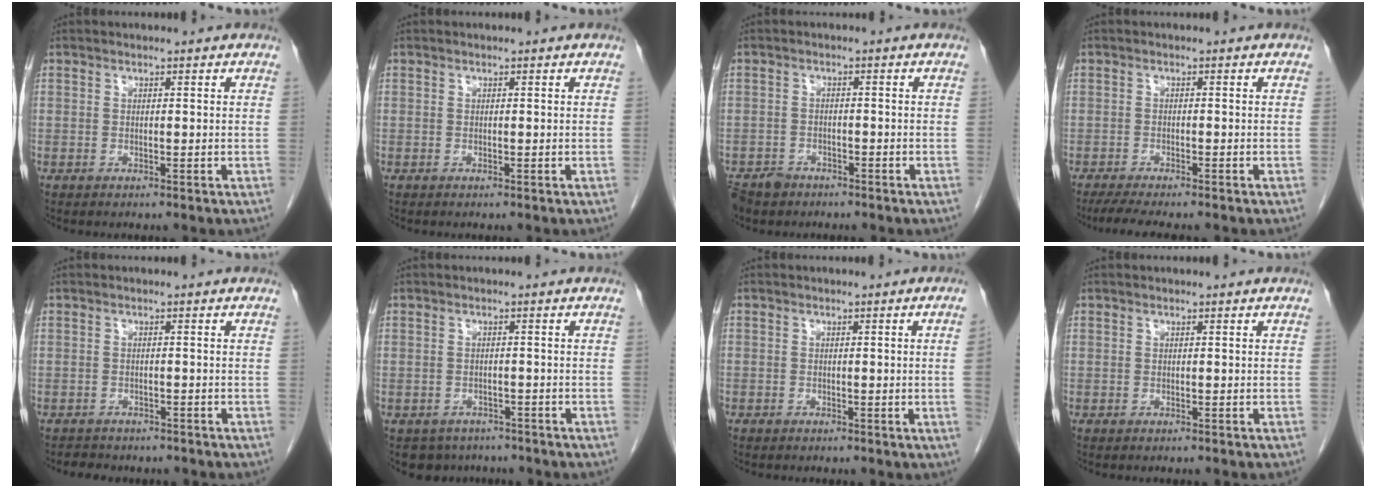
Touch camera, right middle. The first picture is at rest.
{"total": 0.0}
{"total": 4.6, "force": [-3.7, 2.6, 1.0], "torque": [-0.019, -0.002, -0.061]}
{"total": 6.6, "force": [-5.5, 0.8, 3.6], "torque": [-0.051, -0.014, -0.085]}
{"total": 3.9, "force": [-3.5, 1.4, 1.2], "torque": [-0.024, -0.005, -0.046]}
{"total": 4.8, "force": [-3.9, 2.9, 0.1], "torque": [0.006, 0.006, -0.053]}
{"total": 1.8, "force": [-0.3, -0.7, 1.7], "torque": [-0.018, -0.001, -0.006]}
{"total": 0.8, "force": [-0.7, 0.1, 0.3], "torque": [-0.005, -0.002, -0.011]}